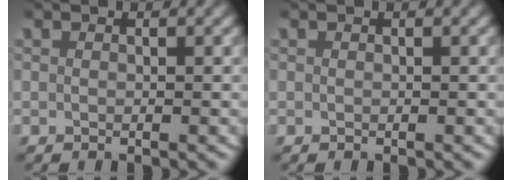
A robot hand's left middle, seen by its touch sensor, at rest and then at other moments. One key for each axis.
{"total": 0.0}